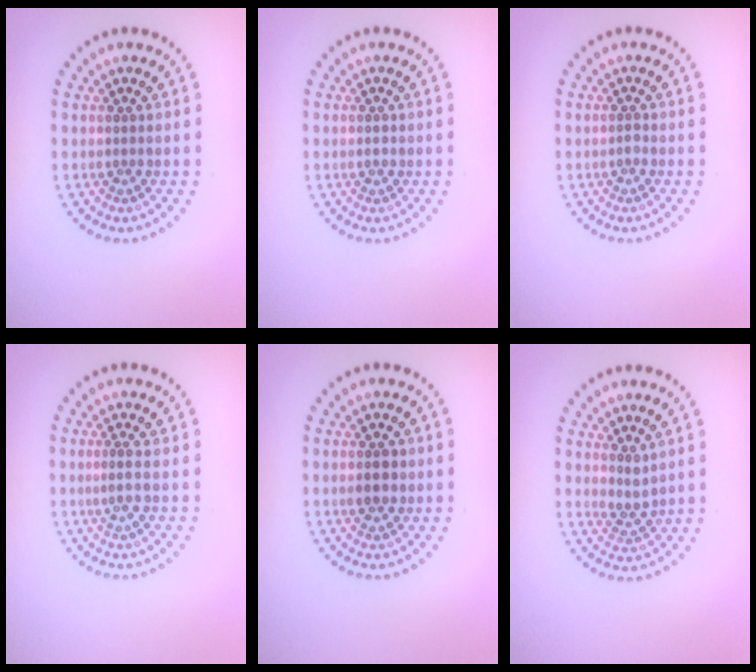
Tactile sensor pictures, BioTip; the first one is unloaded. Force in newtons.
{"total": 0.8, "press": 0.8, "slide": 0.1}
{"total": 0.5, "press": 0.4, "slide": 0.3}
{"total": 1.0, "press": 0.8, "slide": 0.7}
{"total": 2.3, "press": 2.3, "slide": 0.0}
{"total": 1.5, "press": 1.3, "slide": 0.9}